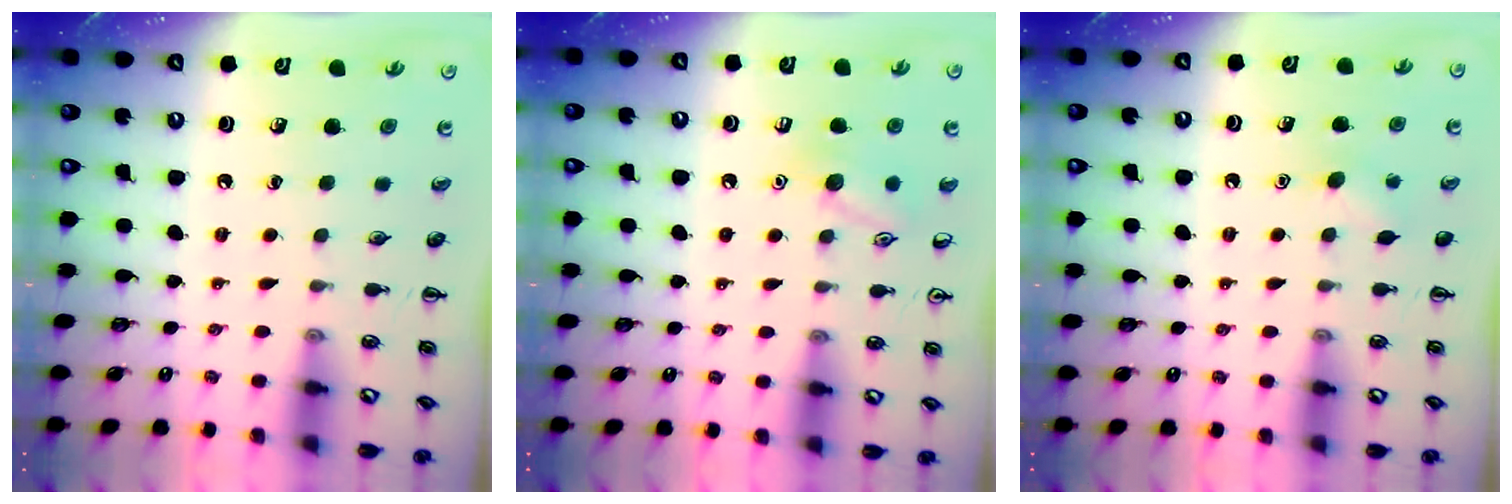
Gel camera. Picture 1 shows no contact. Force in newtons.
{"total": 9.0, "press": 8.9, "slide": 1.2}
{"total": 3.8, "press": 3.7, "slide": 0.8}